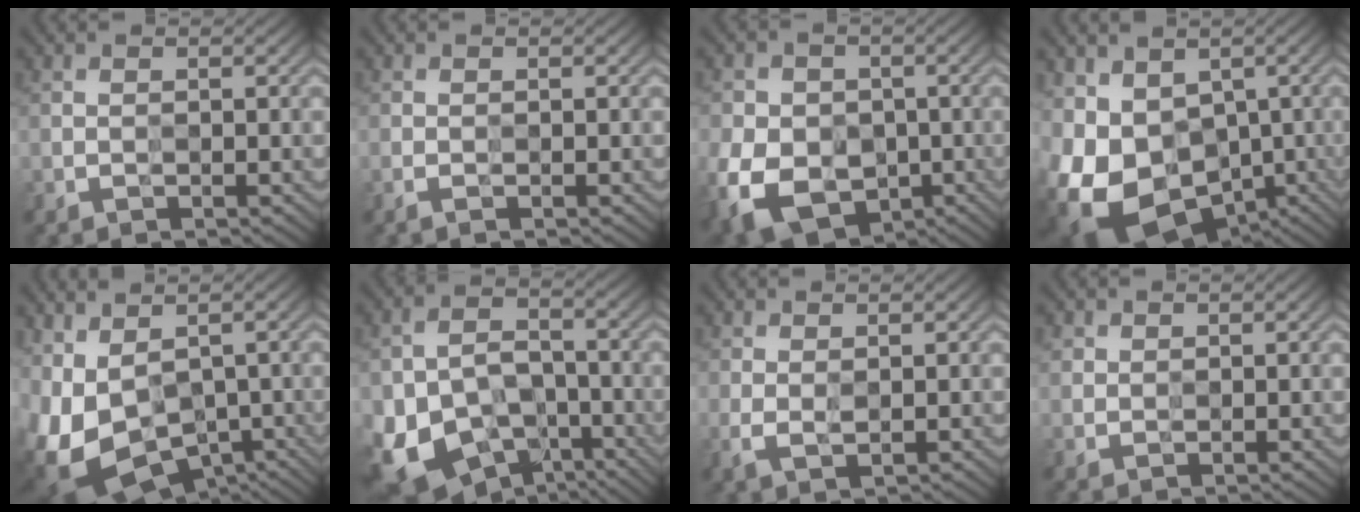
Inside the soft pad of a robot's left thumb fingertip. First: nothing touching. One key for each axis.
{"total": 0.7, "fx": -0.4, "fy": 0.1, "fz": 0.6, "tx": -0.016, "ty": -0.002, "tz": -0.009}
{"total": 12.6, "fx": -4.1, "fy": 9.7, "fz": 6.9, "tx": -0.166, "ty": -0.043, "tz": -0.083}
{"total": 15.0, "fx": -3.5, "fy": 11.3, "fz": 9.2, "tx": -0.215, "ty": -0.030, "tz": -0.036}
{"total": 15.3, "fx": -4.1, "fy": 10.2, "fz": 10.7, "tx": -0.263, "ty": -0.036, "tz": -0.018}
{"total": 14.6, "fx": -7.3, "fy": 9.7, "fz": 8.0, "tx": -0.190, "ty": -0.049, "tz": -0.113}
{"total": 2.0, "fx": 0.3, "fy": 0.9, "fz": 1.8, "tx": -0.043, "ty": -0.002, "tz": 0.006}
{"total": 1.3, "fx": 0.6, "fy": 1.1, "fz": 0.3, "tx": -0.005, "ty": -0.001, "tz": 0.013}